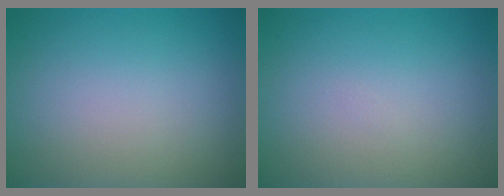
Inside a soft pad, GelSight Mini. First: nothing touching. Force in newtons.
{"total": 0.0}